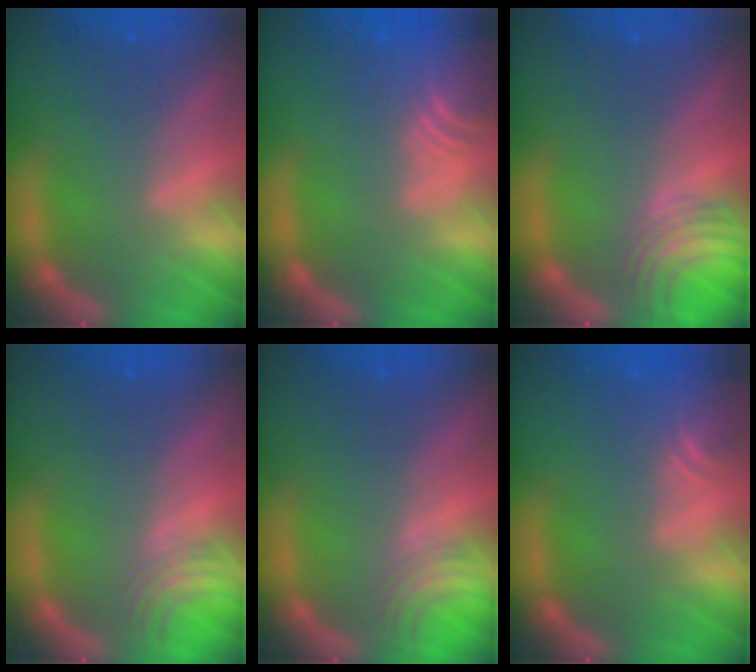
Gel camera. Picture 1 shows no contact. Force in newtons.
{"total": 5.5}
{"total": 5.0}
{"total": 3.0}
{"total": 3.0}
{"total": 3.0}